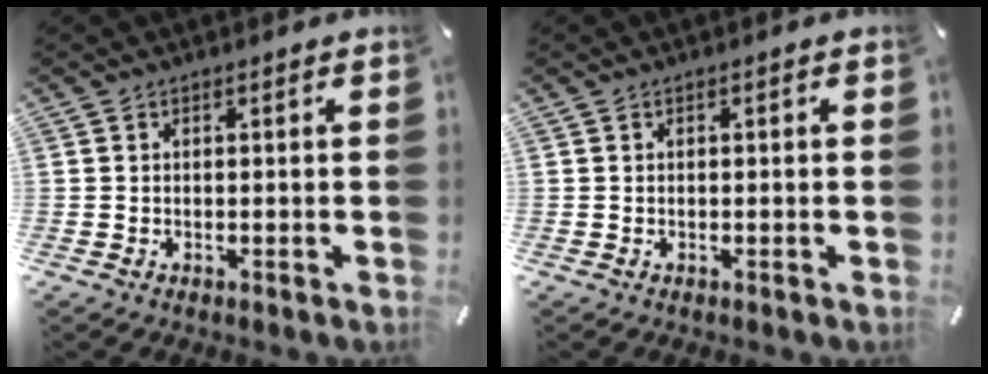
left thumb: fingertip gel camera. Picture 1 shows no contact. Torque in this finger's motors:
{"motor_torque": [-0.02, 0.11, 0.06, 0.12, 0.04]}